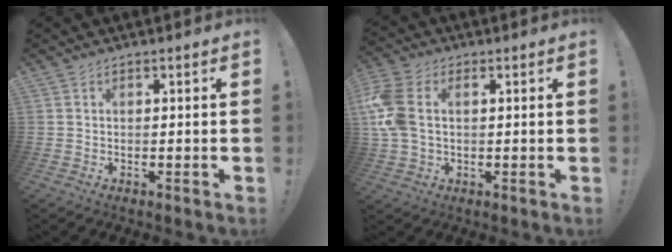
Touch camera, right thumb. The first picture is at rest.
{"total": 10.5, "force": [2.1, 7.1, 7.5], "torque": [-0.174, -0.003, 0.041]}